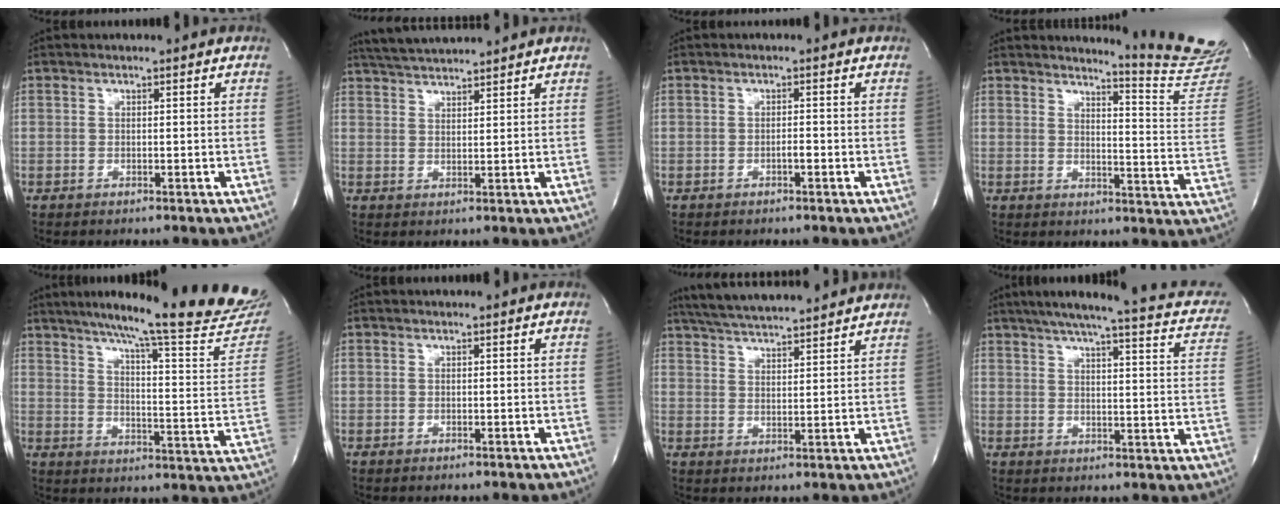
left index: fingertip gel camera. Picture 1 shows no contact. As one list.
[{"total": 7.3, "force": [6.9, 0.0, 2.4], "torque": [-0.052, 0.023, 0.117]}, {"total": 1.1, "force": [-0.8, 0.1, 0.7], "torque": [-0.010, -0.002, -0.015]}, {"total": 13.0, "force": [12.6, -2.3, 1.6], "torque": [-0.023, -0.138, 0.134]}, {"total": 27.3, "force": [23.5, 0.9, 13.8], "torque": [-0.204, -0.083, 0.290]}, {"total": 0.0}, {"total": 14.5, "force": [13.1, 1.2, 6.1], "torque": [-0.113, 0.025, 0.196]}, {"total": 21.4, "force": [16.8, 3.2, 12.8], "torque": [-0.182, 0.004, 0.190]}]